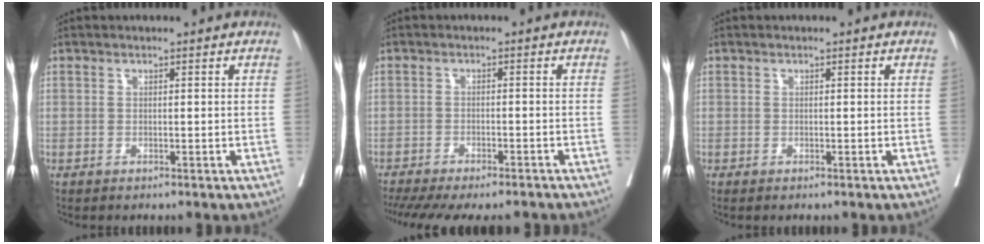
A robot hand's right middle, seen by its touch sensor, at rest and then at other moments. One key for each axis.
{"total": 14.9, "fx": -12.8, "fy": 3.2, "fz": 7.1, "tx": -0.157, "ty": -0.023, "tz": -0.172}
{"total": 0.6, "fx": 0.3, "fy": -0.5, "fz": 0.3, "tx": -0.005, "ty": -0.004, "tz": 0.002}